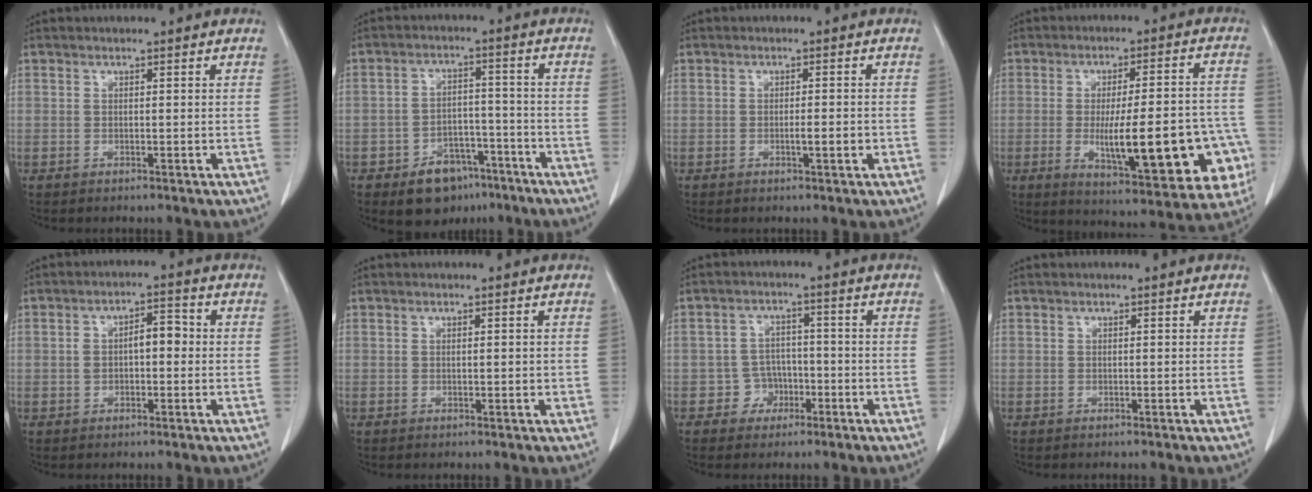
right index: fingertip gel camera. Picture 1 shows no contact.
{"total": 8.1, "force": [-5.1, 5.1, 3.7], "torque": [-0.057, 0.015, -0.073]}
{"total": 2.1, "force": [-0.6, 0.3, 2.0], "torque": [-0.035, -0.001, -0.008]}
{"total": 20.3, "force": [-4.9, 4.6, 19.1], "torque": [-0.211, 0.015, -0.046]}
{"total": 5.0, "force": [0.1, 2.3, 4.5], "torque": [-0.083, 0.026, 0.001]}
{"total": 1.1, "force": [0.1, 0.3, 1.0], "torque": [-0.016, -0.001, 0.003]}
{"total": 4.0, "force": [-1.8, 3.5, 0.5], "torque": [0.004, 0.016, -0.028]}
{"total": 0.0}